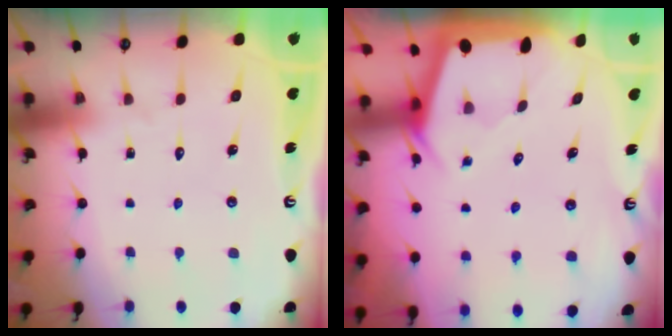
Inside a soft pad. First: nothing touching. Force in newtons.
{"total": 1.9, "press": 1.9, "slide": 0.2}